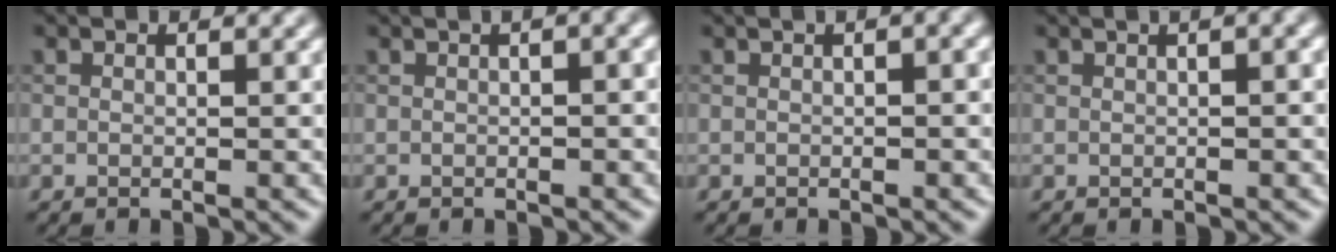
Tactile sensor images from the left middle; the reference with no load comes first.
{"total": 4.4, "force": [1.4, 1.9, 3.7], "torque": [-0.027, 0.031, -0.005]}
{"total": 3.1, "force": [1.0, 1.2, 2.7], "torque": [-0.020, 0.012, -0.001]}
{"total": 4.8, "force": [1.7, 2.3, 3.9], "torque": [-0.021, 0.033, -0.001]}